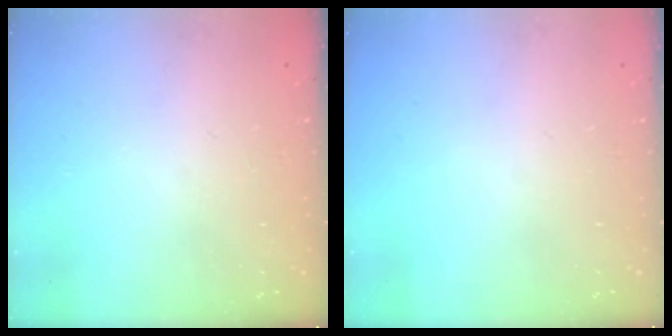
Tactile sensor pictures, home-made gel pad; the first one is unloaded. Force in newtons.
{"total": 0.0}